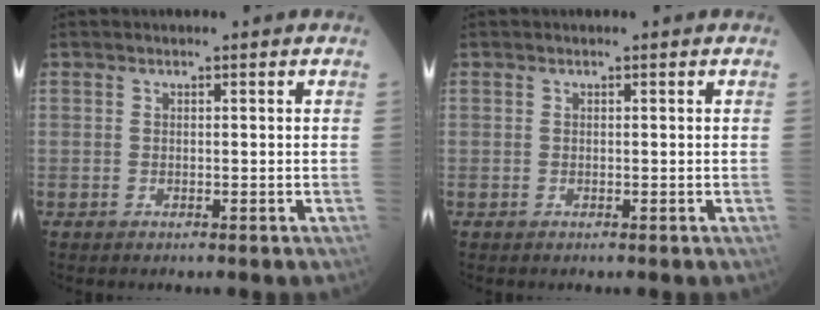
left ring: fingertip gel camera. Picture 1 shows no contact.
{"total": 0.0}